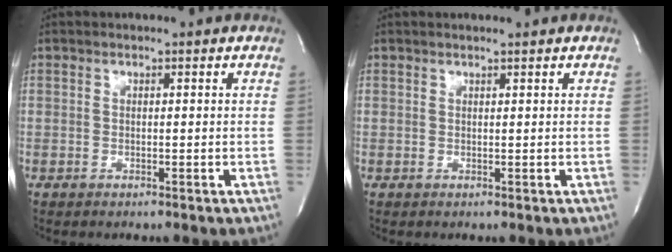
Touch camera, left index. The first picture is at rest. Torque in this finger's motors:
{"motor_torque": [0.26, -0.23, 0.08, 0.02]}